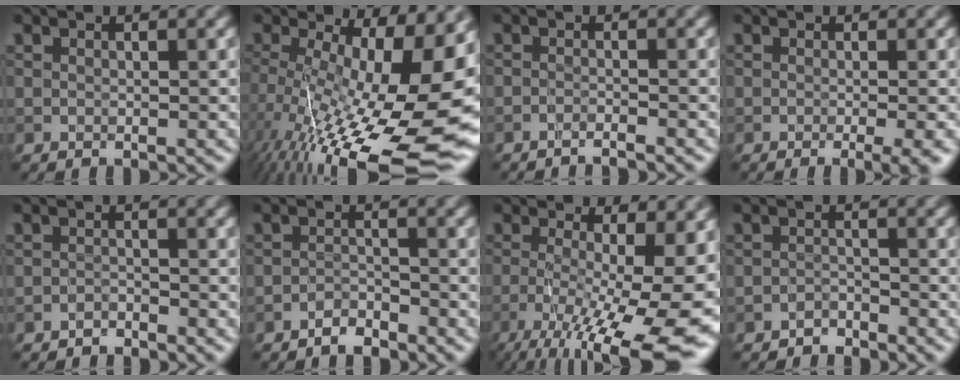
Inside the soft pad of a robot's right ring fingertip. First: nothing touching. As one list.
[{"total": 19.9, "force": [-2.5, 7.4, 18.3], "torque": [-0.253, -0.045, -0.019]}, {"total": 1.6, "force": [-1.4, 0.1, 0.8], "torque": [-0.007, -0.002, -0.034]}, {"total": 2.6, "force": [-0.8, 0.5, 2.4], "torque": [-0.032, -0.007, -0.015]}, {"total": 1.2, "force": [-1.2, 0.1, 0.1], "torque": [-0.001, 0.001, -0.026]}, {"total": 2.0, "force": [-1.8, 0.5, 0.7], "torque": [-0.010, 0.004, -0.038]}, {"total": 13.9, "force": [-3.8, 3.9, 12.7], "torque": [-0.177, -0.019, -0.051]}, {"total": 1.6, "force": [-1.5, 0.3, 0.1], "torque": [0.000, 0.005, -0.031]}]